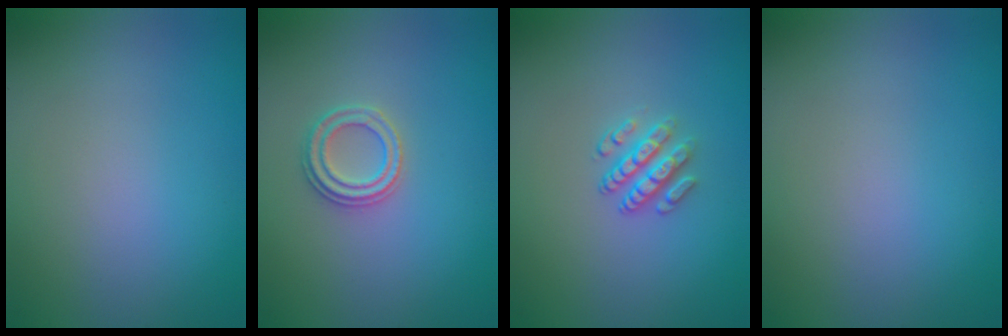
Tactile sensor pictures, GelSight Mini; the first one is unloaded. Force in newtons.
{"total": 2.3, "press": 2.2, "slide": 0.5}
{"total": 2.8, "press": 2.4, "slide": 1.5}
{"total": 0.0}